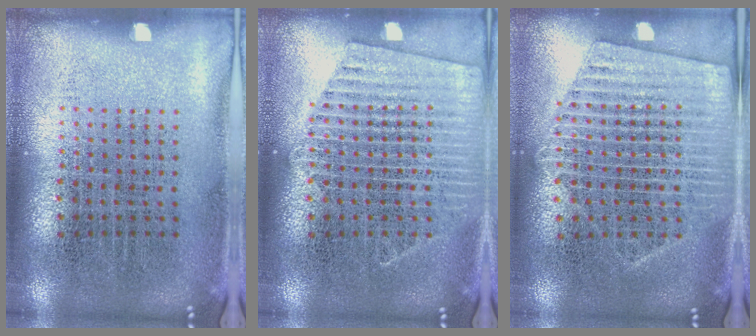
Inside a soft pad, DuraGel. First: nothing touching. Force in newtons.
{"total": 2.6, "press": 2.6, "slide": 0.3}
{"total": 2.0, "press": 1.8, "slide": 0.9}